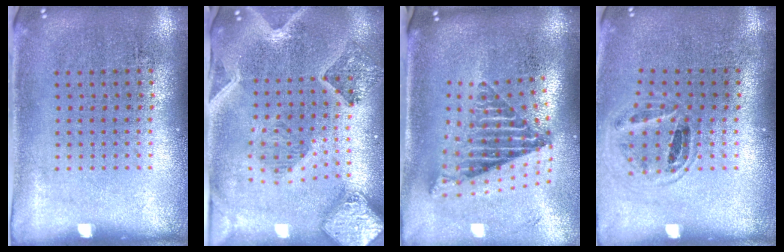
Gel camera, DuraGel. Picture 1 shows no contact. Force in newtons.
{"total": 2.2, "press": 2.0, "slide": 0.9}
{"total": 2.6, "press": 1.7, "slide": 1.9}
{"total": 0.9, "press": 0.9, "slide": 0.1}